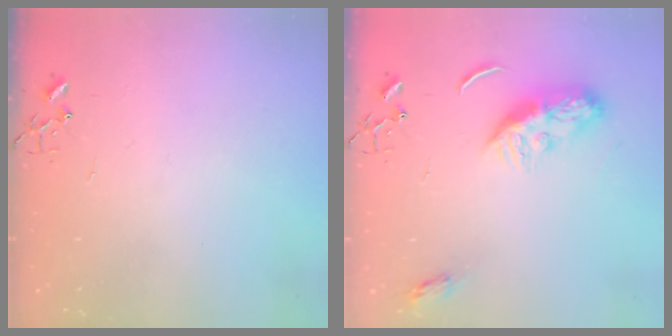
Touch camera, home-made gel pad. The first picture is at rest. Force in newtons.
{"total": 11.2, "press": 11.2, "slide": 0.5}